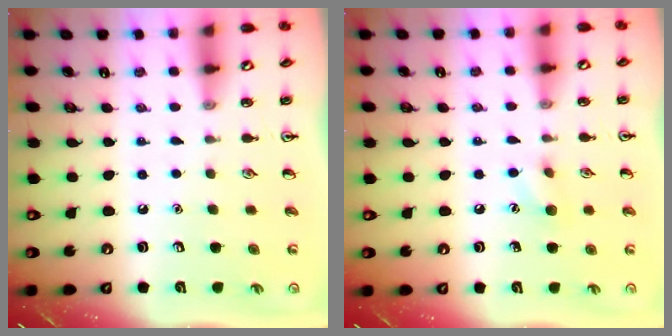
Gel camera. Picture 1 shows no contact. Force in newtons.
{"total": 6.2, "press": 6.0, "slide": 1.5}